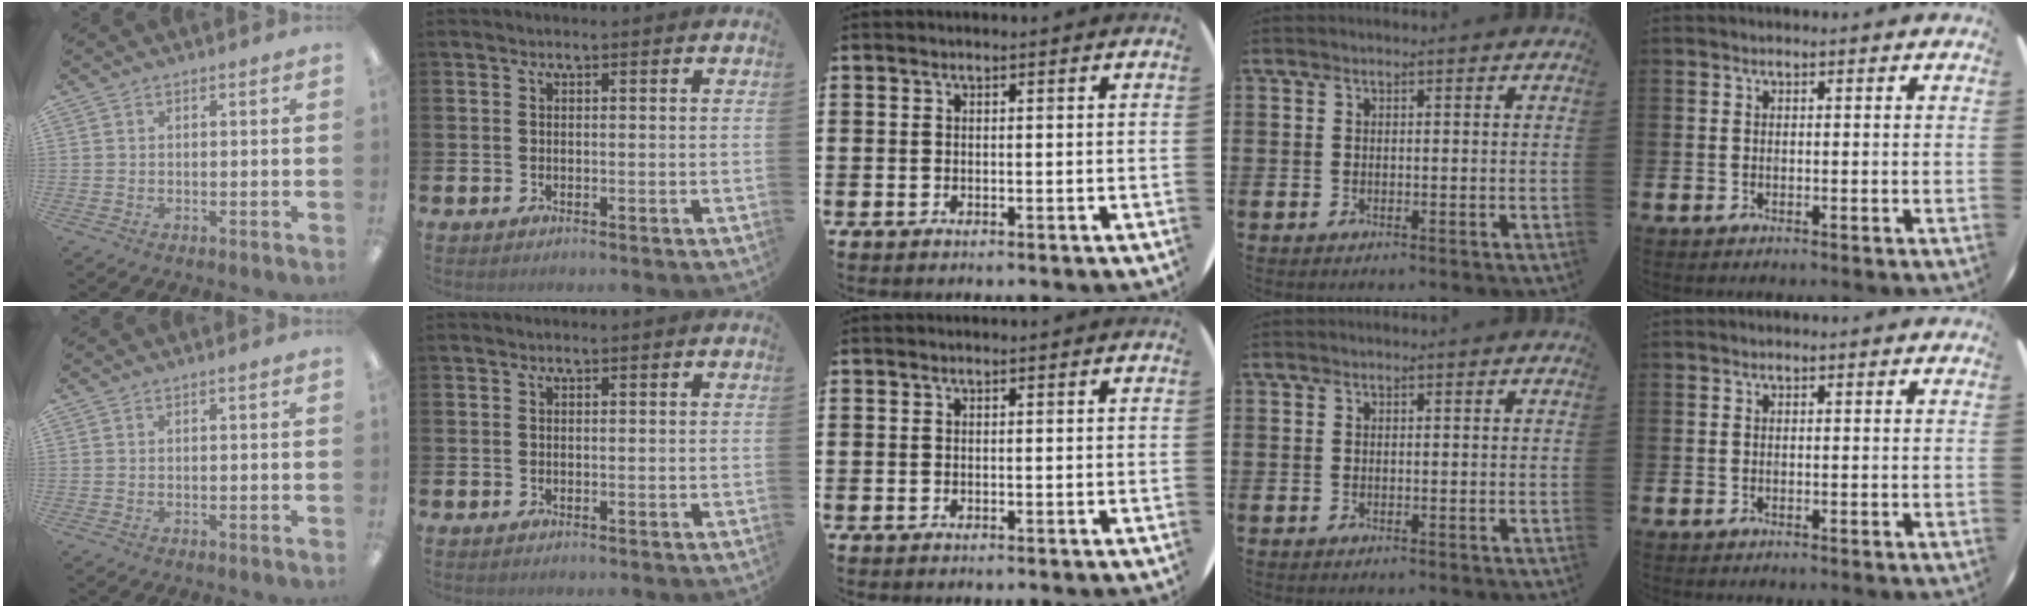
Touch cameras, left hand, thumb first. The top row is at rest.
{}